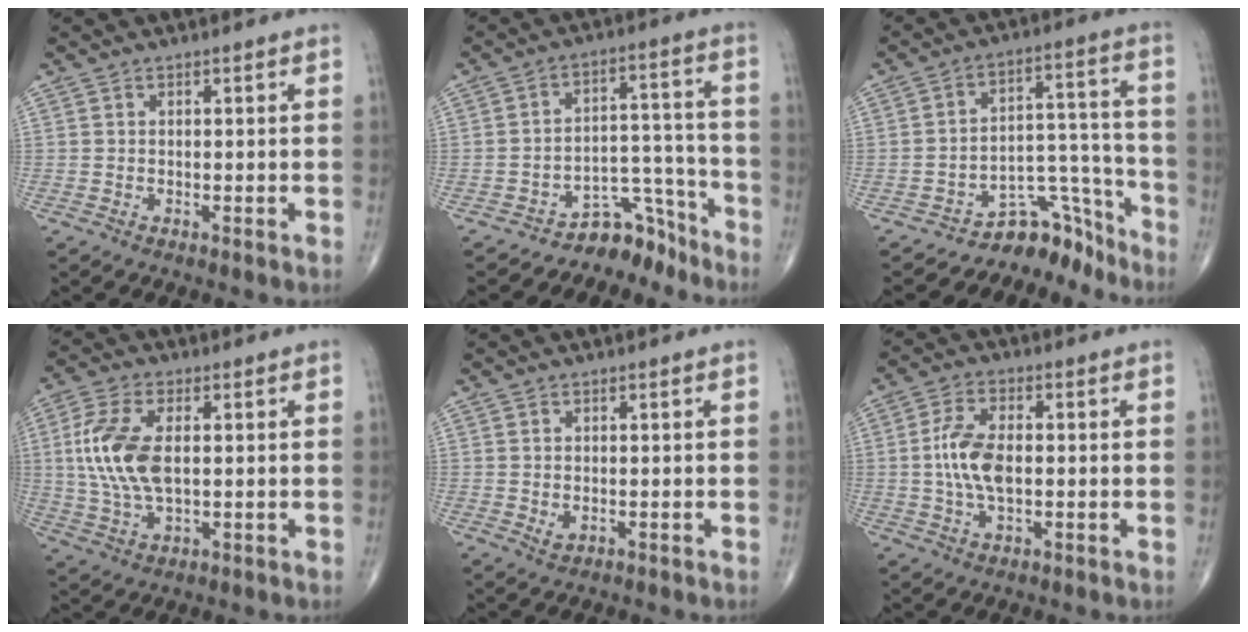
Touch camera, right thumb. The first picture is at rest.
{"total": 8.0, "force": [-7.1, 3.6, 0.2], "torque": [0.035, 0.122, -0.115]}
{"total": 9.8, "force": [-8.9, 4.2, 0.3], "torque": [0.039, 0.143, -0.145]}
{"total": 11.8, "force": [1.2, 6.1, 10.1], "torque": [-0.224, 0.000, 0.025]}
{"total": 1.2, "force": [0.0, 0.7, 0.9], "torque": [-0.017, -0.001, 0.005]}
{"total": 8.3, "force": [-0.1, 4.2, 7.2], "torque": [-0.149, 0.004, -0.006]}